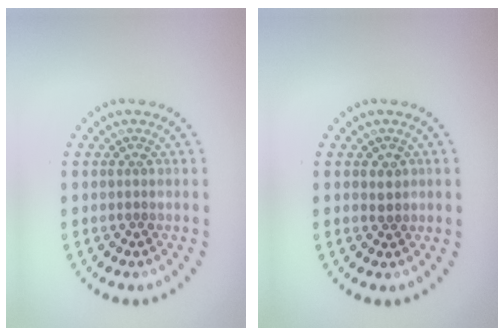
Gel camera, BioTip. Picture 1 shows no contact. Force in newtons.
{"total": 0.7, "press": 0.5, "slide": 0.4}